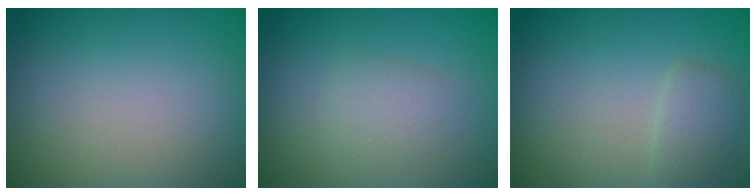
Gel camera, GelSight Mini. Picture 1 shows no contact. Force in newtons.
{"total": 1.6, "press": 1.6, "slide": 0.1}
{"total": 1.7, "press": 1.7, "slide": 0.1}